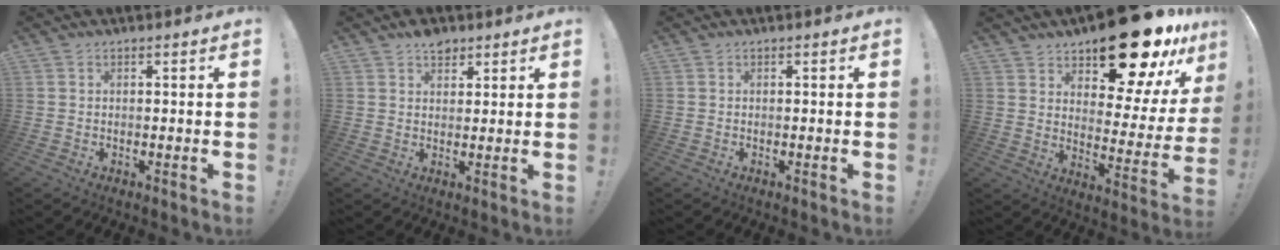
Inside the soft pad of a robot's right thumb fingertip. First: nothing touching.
{"total": 4.7, "force": [3.4, 2.7, 1.7], "torque": [-0.013, -0.014, 0.060]}
{"total": 0.0}
{"total": 21.0, "force": [15.8, 8.5, 11.0], "torque": [-0.134, -0.114, 0.267]}